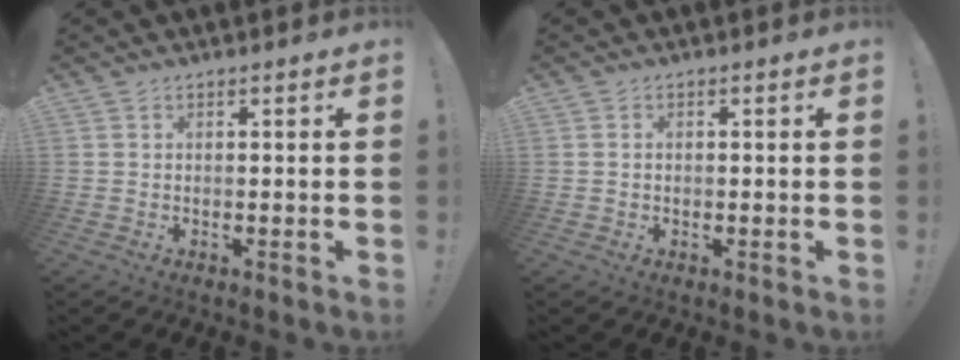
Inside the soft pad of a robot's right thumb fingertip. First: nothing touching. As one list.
[{"total": 0.9, "force": [-0.2, 0.7, 0.5], "torque": [-0.010, 0.003, -0.003]}]